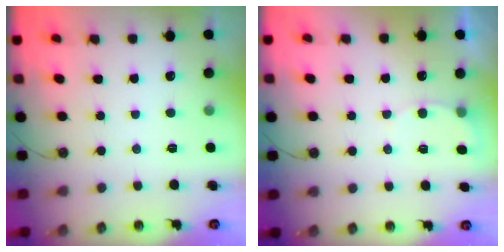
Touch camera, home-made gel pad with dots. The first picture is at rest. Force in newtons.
{"total": 5.0, "press": 4.7, "slide": 1.4}